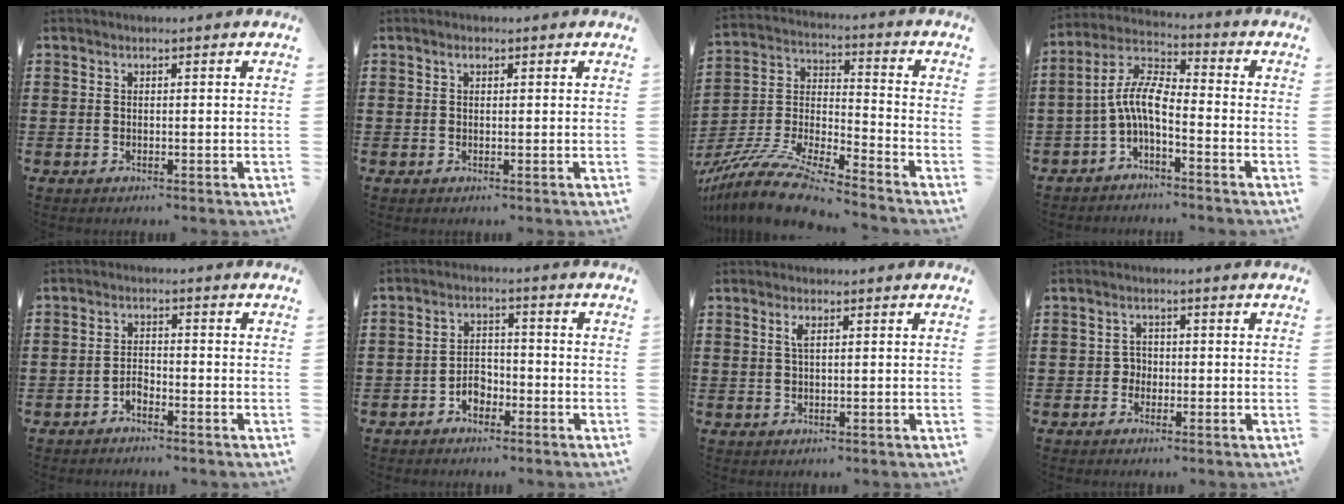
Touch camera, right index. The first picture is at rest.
{"total": 0.8, "force": [0.3, 0.5, 0.6], "torque": [-0.013, 0.002, 0.006]}
{"total": 11.7, "force": [-10.6, 1.0, 4.9], "torque": [-0.111, 0.010, -0.214]}
{"total": 6.8, "force": [-2.0, 2.3, 6.1], "torque": [-0.149, -0.018, -0.049]}
{"total": 1.9, "force": [-1.7, 0.8, 0.5], "torque": [-0.016, 0.003, -0.035]}
{"total": 3.3, "force": [-2.1, 2.2, 1.2], "torque": [-0.027, 0.006, -0.044]}
{"total": 1.6, "force": [0.6, 0.5, 1.4], "torque": [-0.029, 0.005, 0.008]}
{"total": 1.8, "force": [-0.6, 1.6, 0.6], "torque": [-0.017, 0.003, -0.015]}